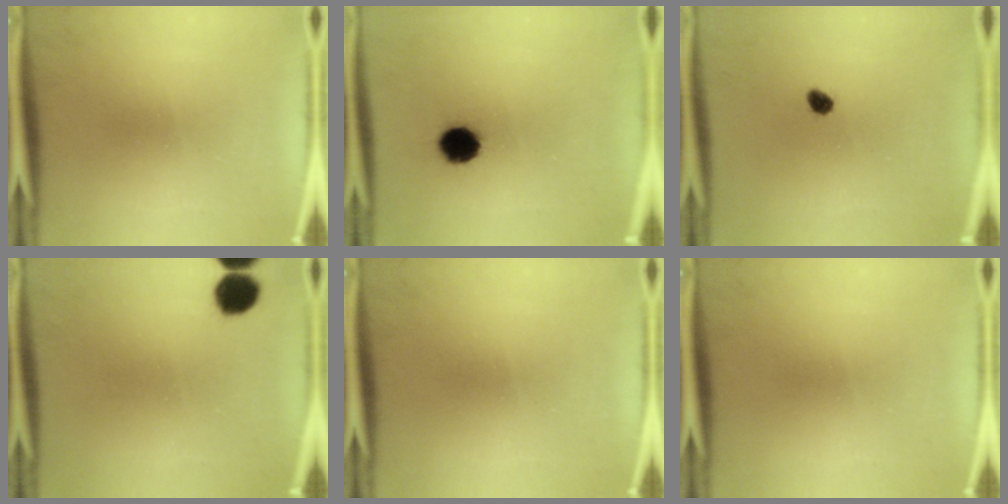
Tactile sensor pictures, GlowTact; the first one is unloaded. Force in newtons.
{"total": 7.5}
{"total": 2.0}
{"total": 5.7}
{"total": 0.0}
{"total": 0.0}